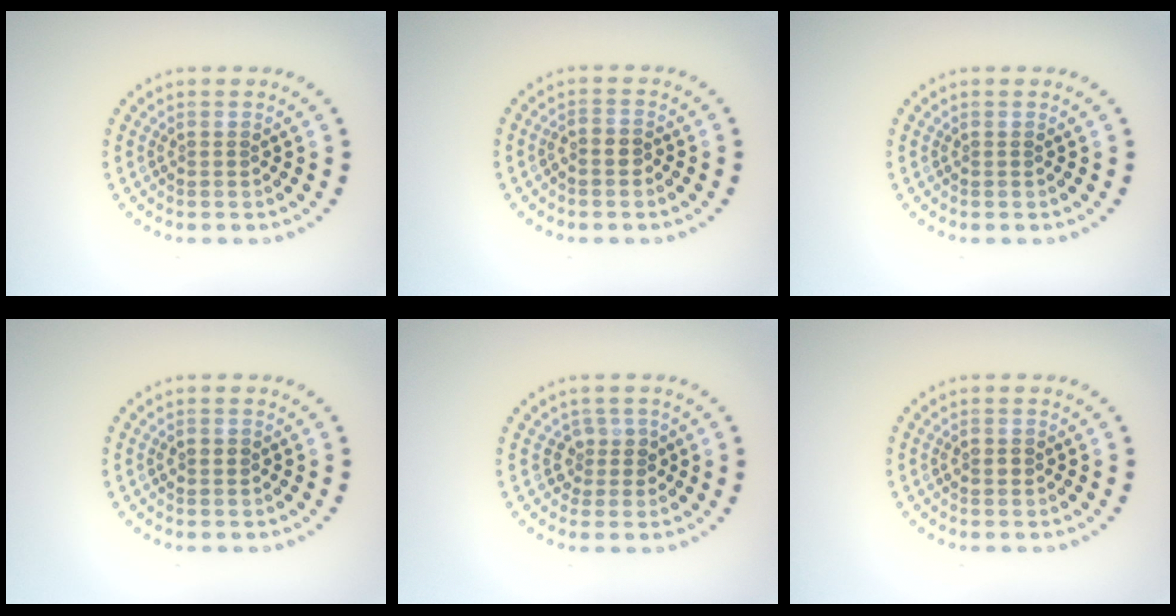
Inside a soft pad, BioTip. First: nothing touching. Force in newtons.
{"total": 1.2, "press": 0.9, "slide": 0.7}
{"total": 0.0}
{"total": 1.3, "press": 1.3, "slide": 0.1}
{"total": 1.9, "press": 1.5, "slide": 1.2}
{"total": 1.3, "press": 1.3, "slide": 0.1}